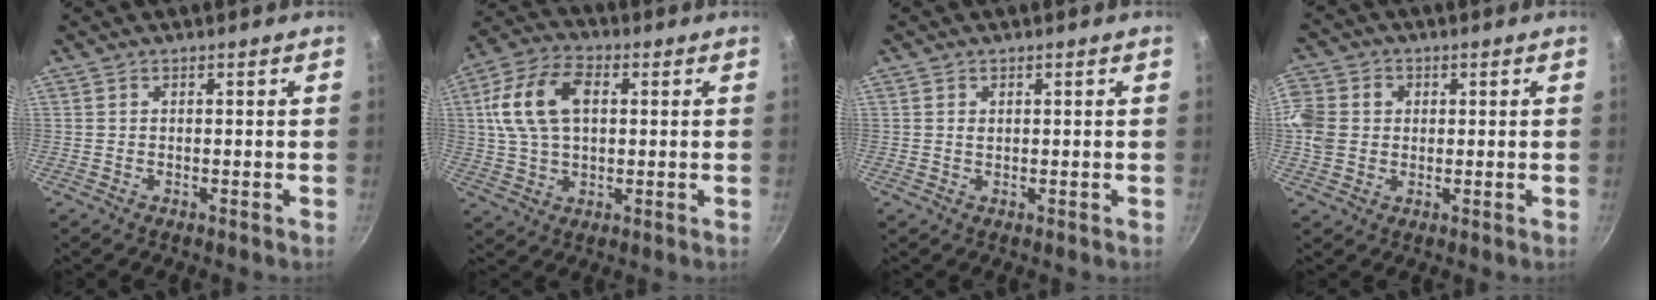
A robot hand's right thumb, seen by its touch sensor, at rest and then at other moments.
{"total": 13.5, "force": [2.7, 8.3, 10.4], "torque": [-0.200, 0.018, 0.046]}
{"total": 0.8, "force": [0.3, 0.6, 0.5], "torque": [-0.007, -0.002, 0.006]}
{"total": 11.1, "force": [1.3, 9.4, 5.8], "torque": [-0.142, 0.020, 0.023]}